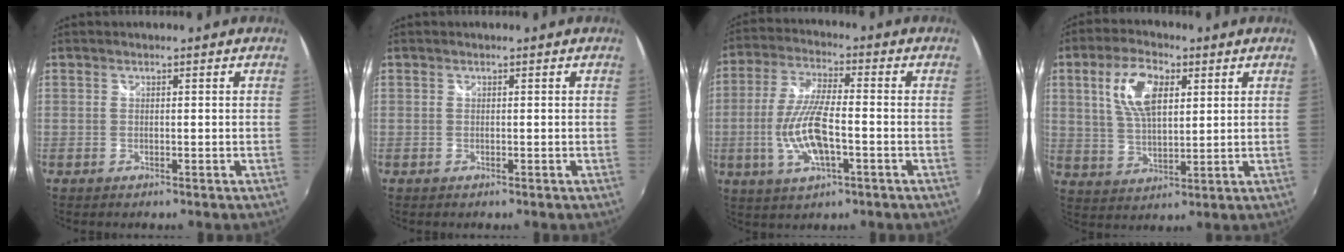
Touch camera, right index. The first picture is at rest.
{"total": 0.0}
{"total": 11.9, "force": [-2.9, 3.8, 10.8], "torque": [-0.223, -0.004, -0.055]}
{"total": 10.4, "force": [3.7, 5.0, 8.3], "torque": [-0.162, 0.013, 0.073]}